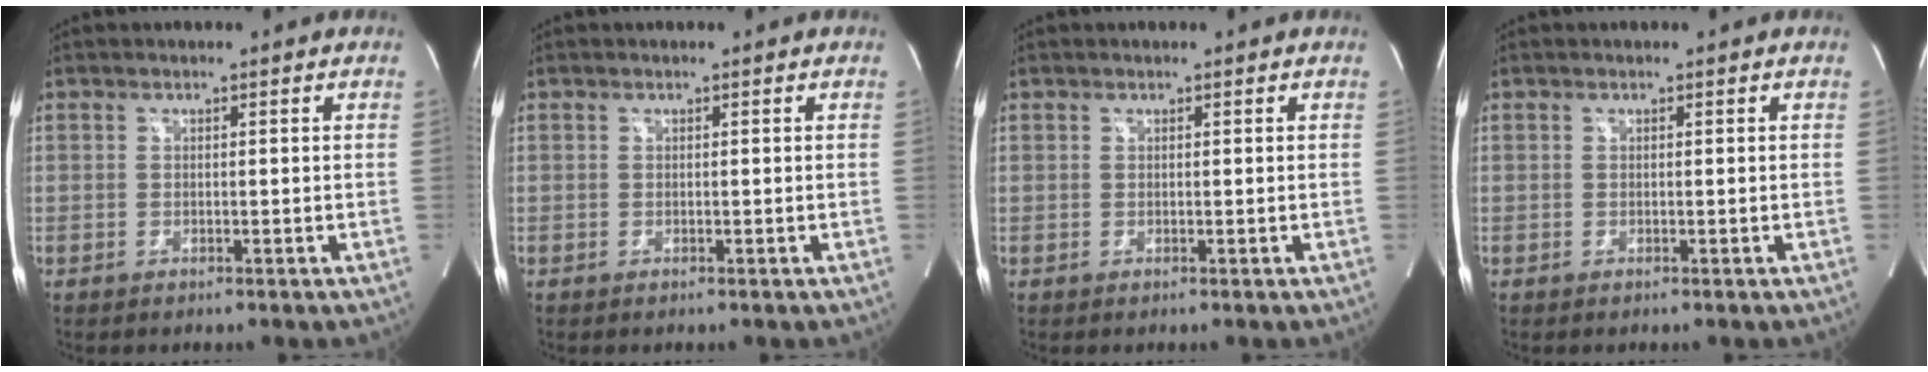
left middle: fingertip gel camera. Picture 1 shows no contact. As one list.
[{"total": 0.0}, {"total": 0.0}, {"total": 0.0}]